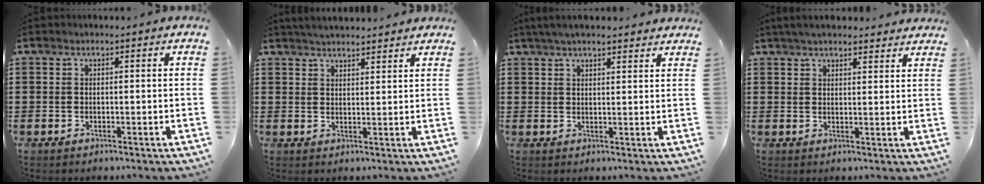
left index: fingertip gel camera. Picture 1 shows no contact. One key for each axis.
{"total": 3.1, "fx": 3.1, "fy": 0.0, "fz": 0.4, "tx": -0.014, "ty": -0.004, "tz": 0.060}
{"total": 3.6, "fx": 3.2, "fy": 0.4, "fz": 1.6, "tx": -0.038, "ty": 0.002, "tz": 0.059}
{"total": 3.6, "fx": 3.4, "fy": 0.4, "fz": 1.1, "tx": -0.030, "ty": -0.002, "tz": 0.063}